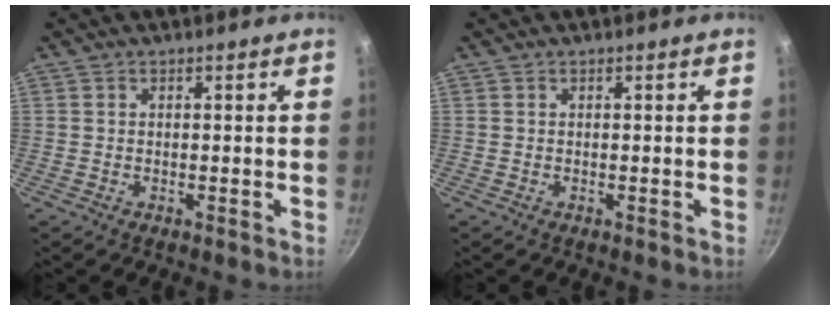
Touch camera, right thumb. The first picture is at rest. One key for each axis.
{"total": 0.0}